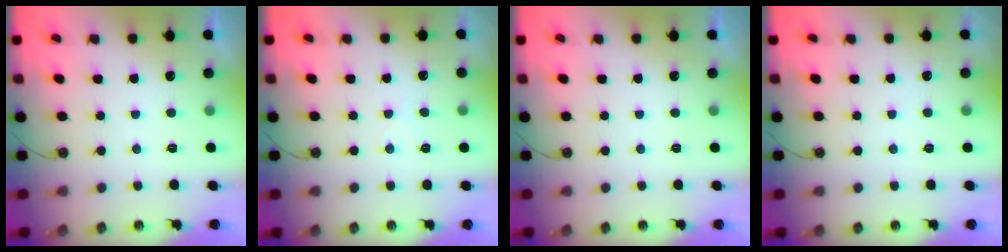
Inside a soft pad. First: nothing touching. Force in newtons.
{"total": 4.5, "press": 4.4, "slide": 0.6}
{"total": 0.0}
{"total": 2.4, "press": 2.3, "slide": 0.4}